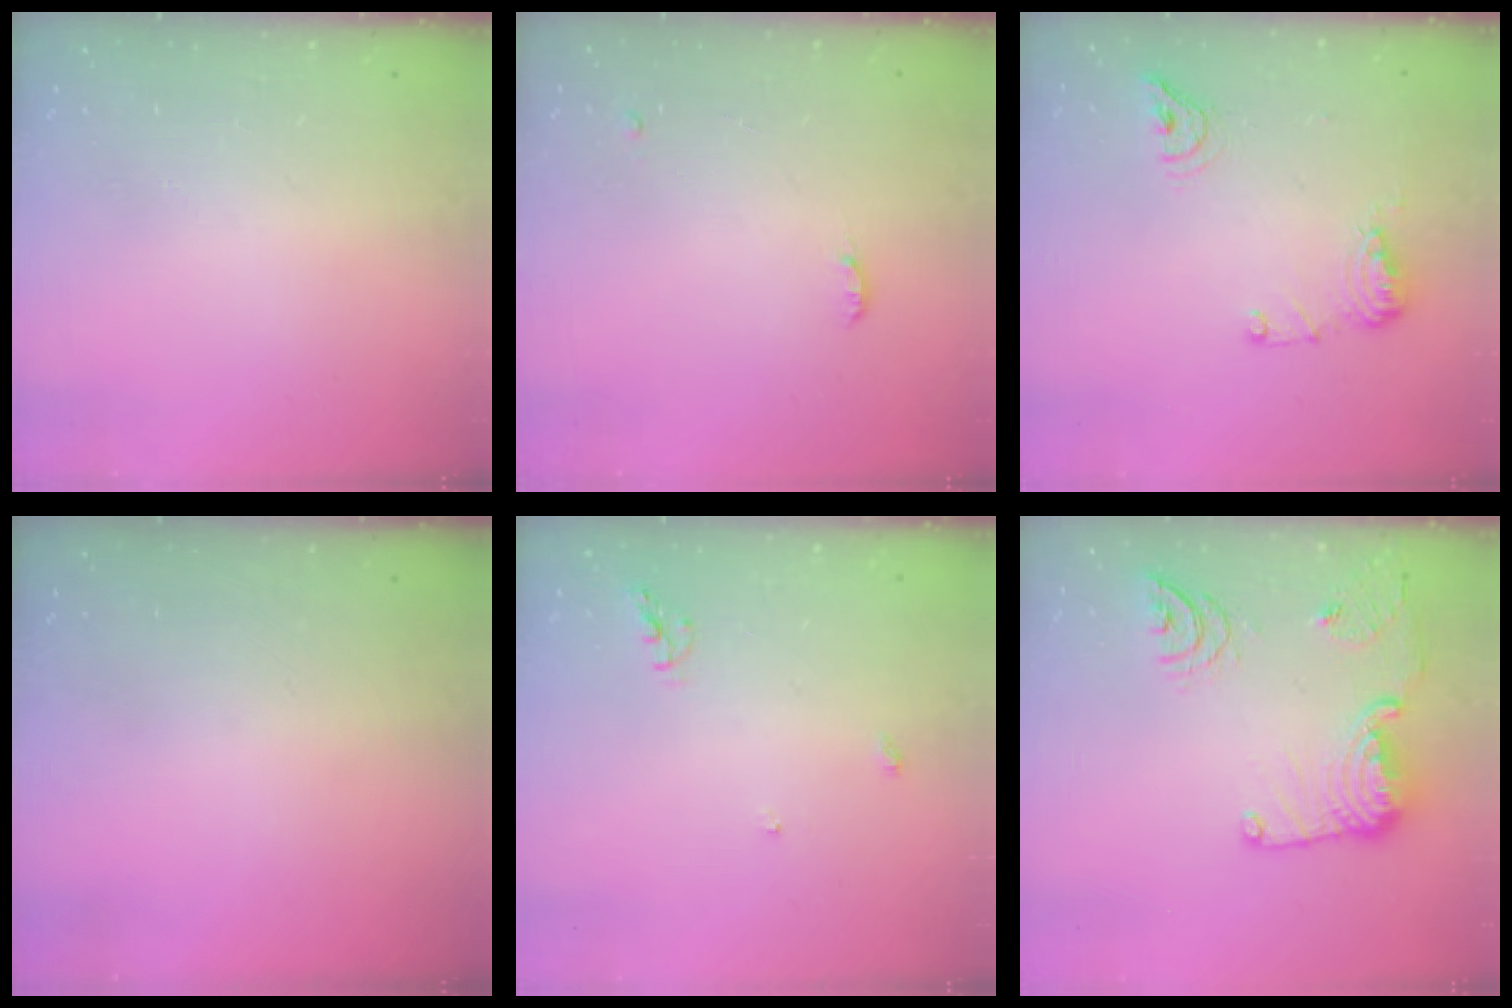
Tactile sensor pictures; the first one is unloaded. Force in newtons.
{"total": 7.8, "press": 4.4, "slide": 6.4}
{"total": 8.9, "press": 8.7, "slide": 1.7}
{"total": 0.0}
{"total": 5.6, "press": 5.6, "slide": 0.7}
{"total": 20.1, "press": 19.4, "slide": 5.4}